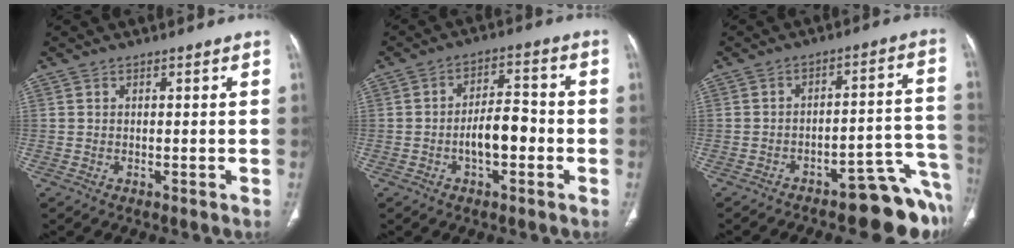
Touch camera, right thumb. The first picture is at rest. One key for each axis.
{"total": 7.6, "fx": -2.0, "fy": 3.8, "fz": 6.3, "tx": -0.097, "ty": 0.028, "tz": -0.037}
{"total": 14.5, "fx": -10.7, "fy": 4.8, "fz": 8.5, "tx": -0.025, "ty": 0.096, "tz": -0.140}